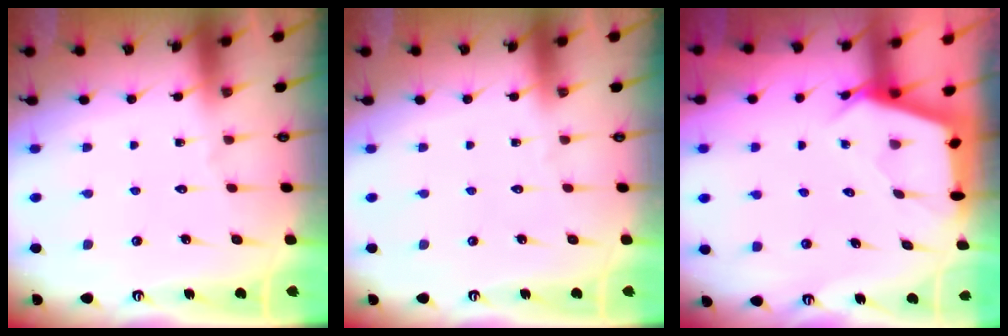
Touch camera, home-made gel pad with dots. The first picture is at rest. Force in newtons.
{"total": 0.0}
{"total": 3.0, "press": 2.9, "slide": 0.3}